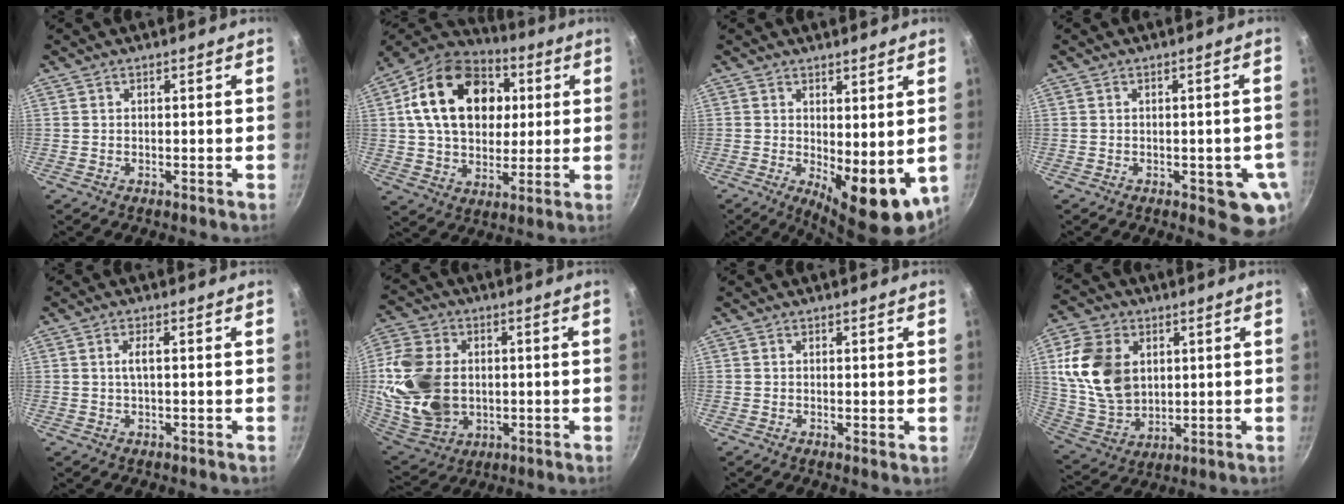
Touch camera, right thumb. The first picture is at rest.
{"total": 22.2, "force": [4.9, 16.0, 14.7], "torque": [-0.215, 0.013, 0.075]}
{"total": 10.6, "force": [0.0, 4.5, 9.6], "torque": [-0.106, -0.017, 0.015]}
{"total": 7.2, "force": [-2.0, 3.2, 6.1], "torque": [-0.040, 0.002, -0.021]}
{"total": 2.1, "force": [0.2, 0.4, 2.0], "torque": [-0.046, 0.003, 0.004]}
{"total": 18.7, "force": [0.3, 13.8, 12.7], "torque": [-0.246, -0.002, 0.019]}
{"total": 0.6, "force": [0.4, 0.1, 0.5], "torque": [-0.005, -0.007, 0.004]}
{"total": 16.4, "force": [3.6, 12.0, 10.6], "torque": [-0.180, -0.011, 0.083]}